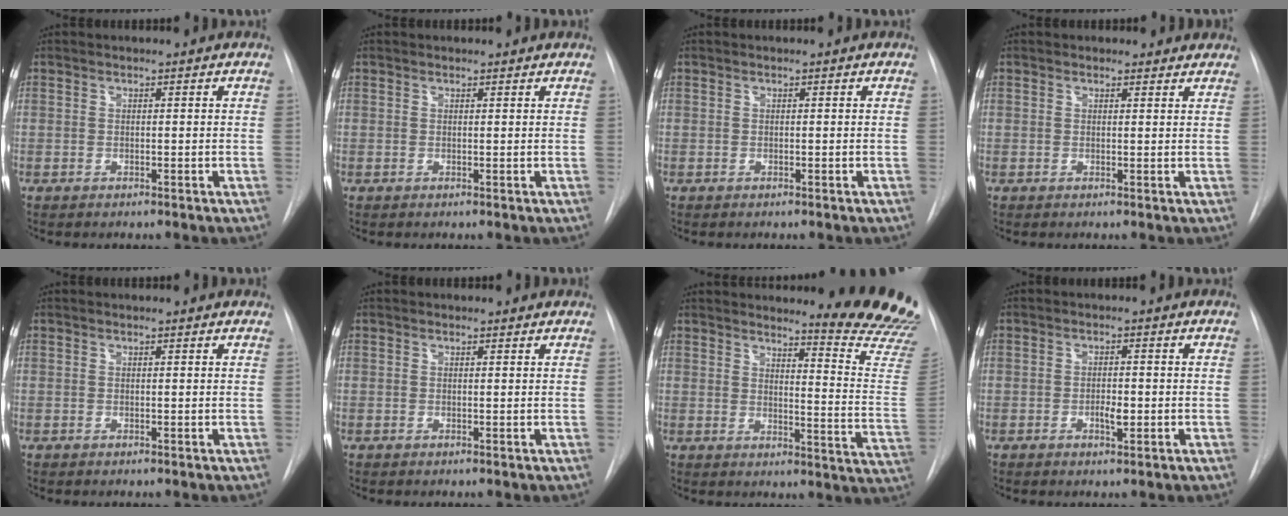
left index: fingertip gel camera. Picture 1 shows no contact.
{"total": 0.9, "force": [0.9, 0.3, 0.0], "torque": [-0.006, 0.003, 0.009]}
{"total": 0.0}
{"total": 2.7, "force": [2.4, 1.2, 0.1], "torque": [0.005, -0.002, 0.014]}
{"total": 1.6, "force": [1.6, 0.4, 0.3], "torque": [-0.013, 0.007, 0.011]}
{"total": 0.8, "force": [0.8, 0.3, 0.0], "torque": [-0.006, 0.000, 0.006]}
{"total": 15.9, "force": [15.4, -0.7, 3.9], "torque": [-0.043, -0.159, 0.159]}
{"total": 2.2, "force": [-0.6, 0.9, 2.0], "torque": [-0.034, 0.001, -0.008]}